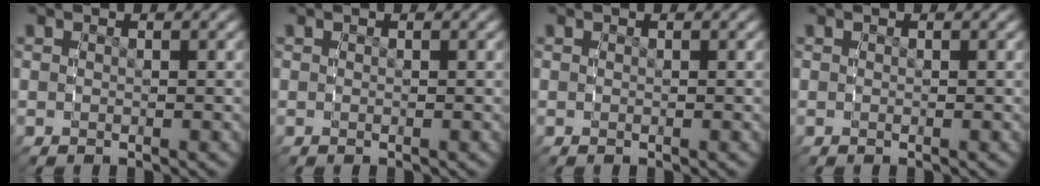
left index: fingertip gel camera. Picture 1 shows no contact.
{"total": 0.0}
{"total": 0.0}
{"total": 0.0}